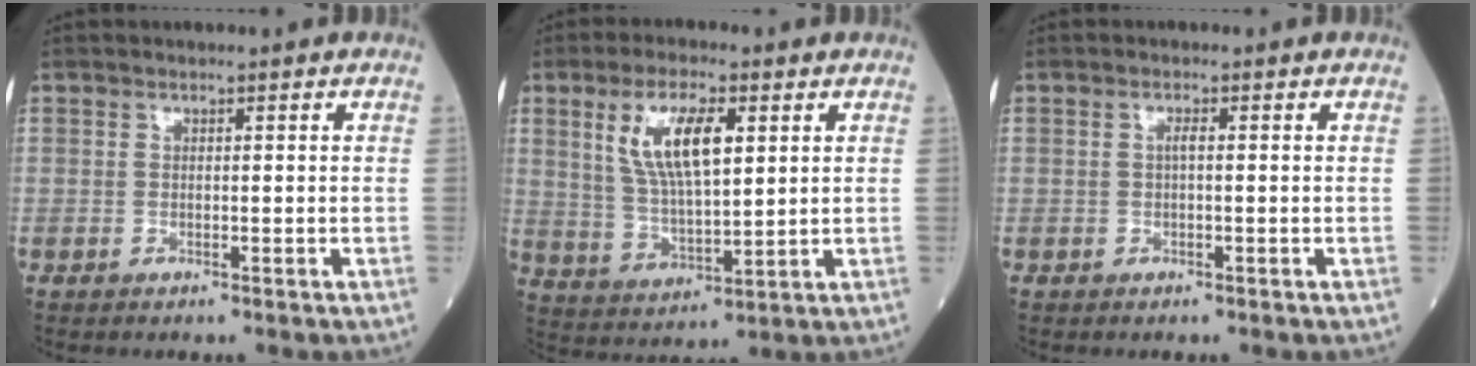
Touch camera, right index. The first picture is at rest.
{"total": 10.2, "force": [3.6, 2.9, 9.1], "torque": [-0.185, 0.006, 0.075]}
{"total": 1.0, "force": [0.0, 0.1, 1.0], "torque": [-0.018, 0.001, -0.001]}